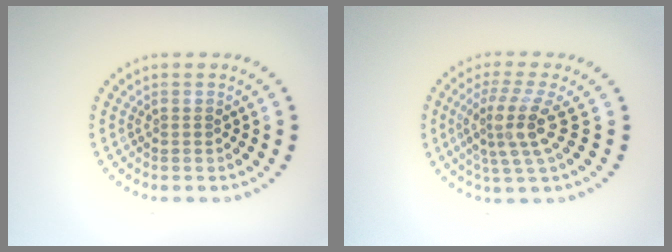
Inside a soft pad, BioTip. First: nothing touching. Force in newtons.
{"total": 4.0, "press": 2.8, "slide": 2.8}